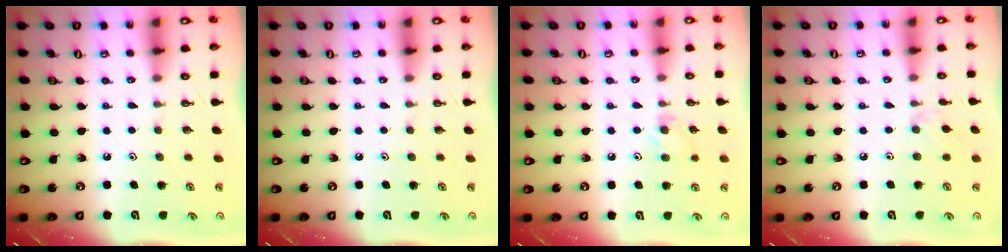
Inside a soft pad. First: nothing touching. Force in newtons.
{"total": 0.0}
{"total": 5.6, "press": 5.5, "slide": 1.0}
{"total": 4.1, "press": 4.1, "slide": 0.8}